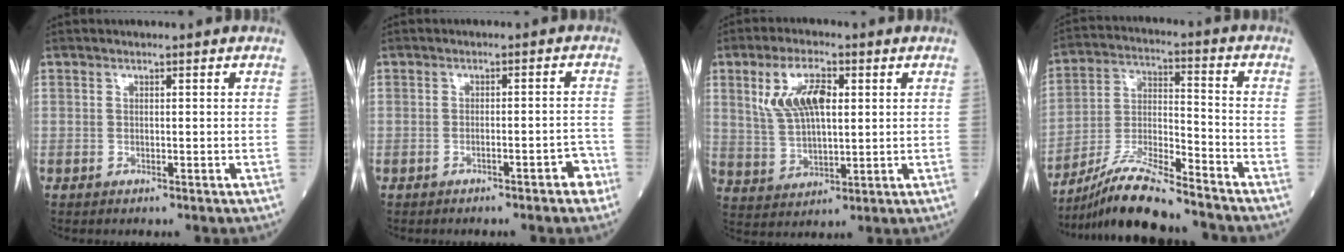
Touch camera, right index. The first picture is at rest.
{"total": 3.1, "force": [-2.0, 0.5, 2.2], "torque": [-0.026, 0.012, -0.026]}
{"total": 9.1, "force": [2.9, 3.6, 7.8], "torque": [-0.168, 0.016, 0.063]}
{"total": 13.3, "force": [-11.8, 0.5, 6.0], "torque": [-0.115, -0.008, -0.216]}